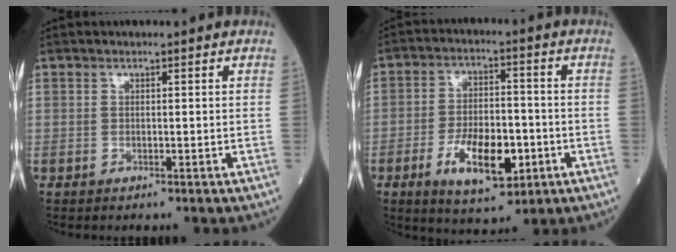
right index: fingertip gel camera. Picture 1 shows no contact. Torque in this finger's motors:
{"motor_torque": [0.42, -0.20, 0.23, 0.11]}